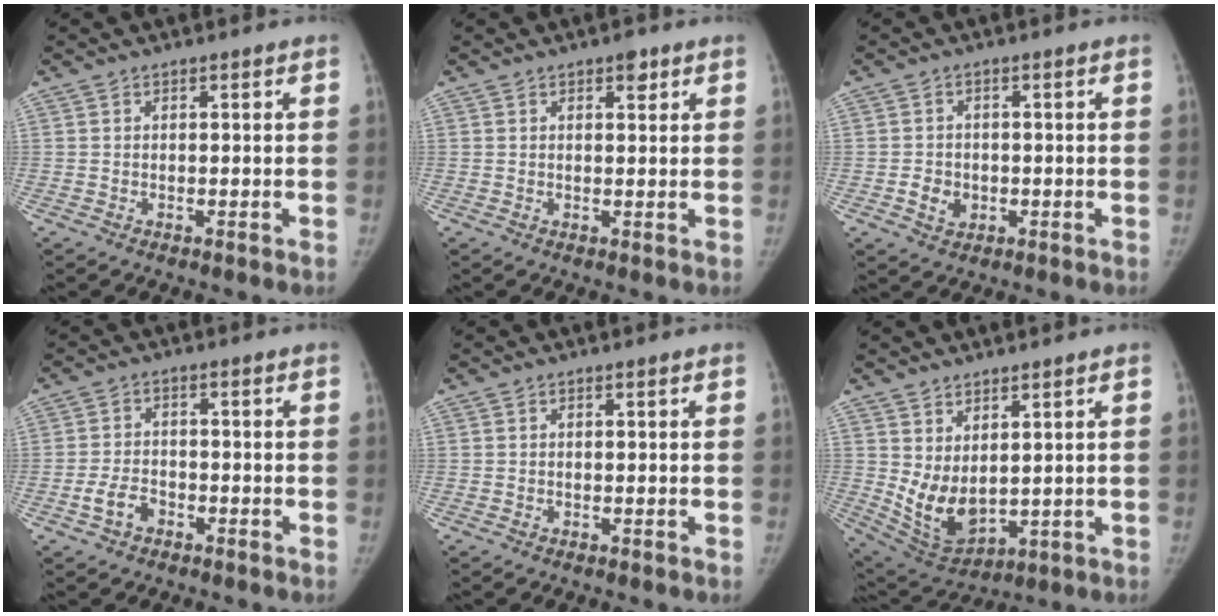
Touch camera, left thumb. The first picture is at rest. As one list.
[{"total": 2.3, "force": [1.4, 1.1, 1.5], "torque": [-0.010, -0.005, 0.018]}, {"total": 3.7, "force": [-0.9, 3.1, 1.8], "torque": [-0.021, 0.003, -0.010]}, {"total": 4.2, "force": [-2.1, 2.8, 2.4], "torque": [-0.046, 0.019, -0.038]}, {"total": 0.0}, {"total": 9.7, "force": [2.0, 5.4, 7.9], "torque": [-0.128, -0.027, 0.062]}]